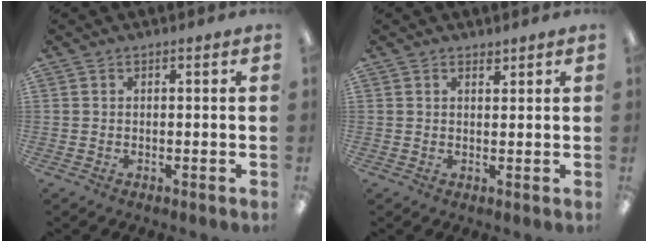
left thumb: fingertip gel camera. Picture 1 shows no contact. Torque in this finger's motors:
{"motor_torque": [0.17, -0.01, -0.38, 0.20, -0.08]}